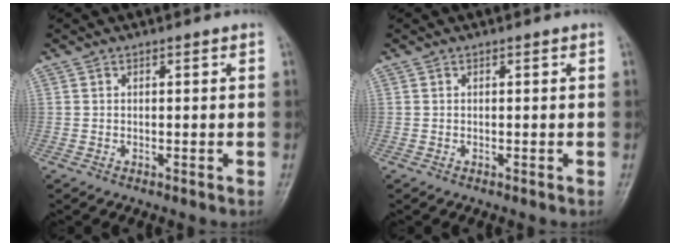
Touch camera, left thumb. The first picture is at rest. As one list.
[{"total": 0.0}]